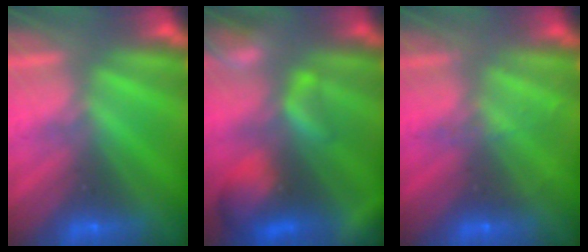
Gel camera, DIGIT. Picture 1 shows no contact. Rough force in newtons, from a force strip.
{"total": 7.9}
{"total": 1.9}